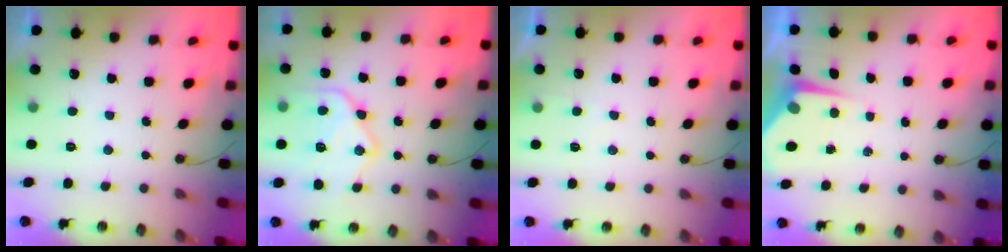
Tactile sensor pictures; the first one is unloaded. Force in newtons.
{"total": 18.2, "press": 18.1, "slide": 1.8}
{"total": 2.0, "press": 2.0, "slide": 0.3}
{"total": 4.9, "press": 4.9, "slide": 0.3}